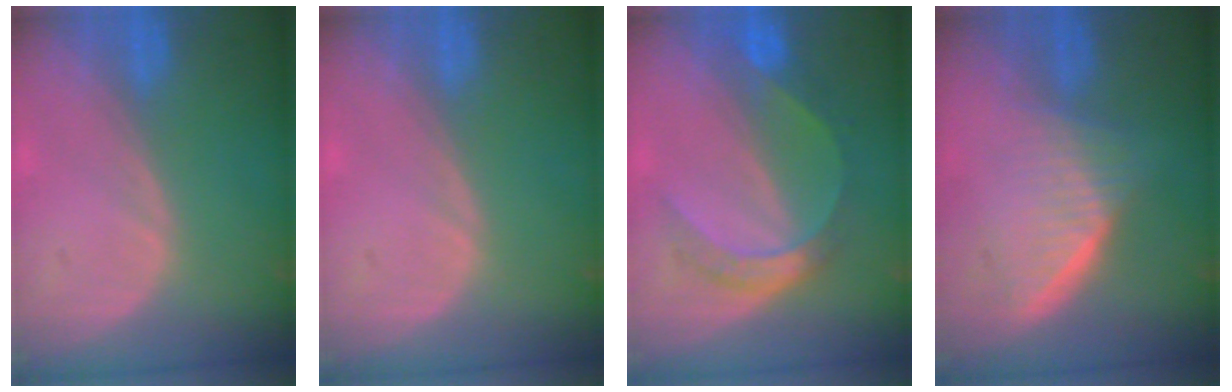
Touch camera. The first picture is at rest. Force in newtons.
{"total": 0.0}
{"total": 5.9, "press": 5.9, "slide": 0.2}
{"total": 6.7, "press": 6.0, "slide": 2.9}